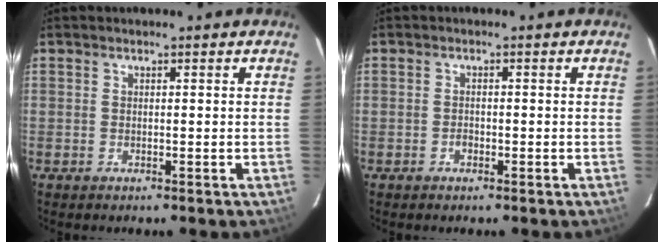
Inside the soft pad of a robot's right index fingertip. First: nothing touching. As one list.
[{"total": 1.2, "force": [-0.7, 0.7, 0.6], "torque": [-0.012, 0.003, -0.012]}]